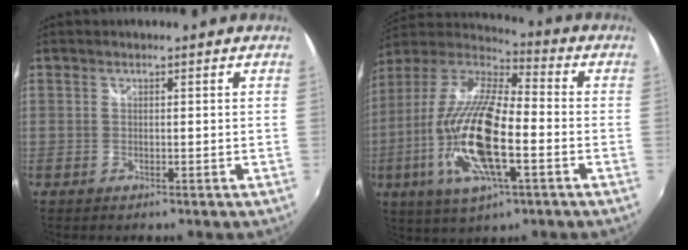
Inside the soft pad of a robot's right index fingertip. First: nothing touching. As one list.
[{"total": 21.2, "force": [-5.6, 7.0, 19.2], "torque": [-0.392, -0.020, -0.113]}]